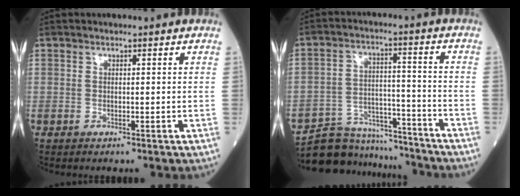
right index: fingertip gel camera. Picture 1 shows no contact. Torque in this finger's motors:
{"motor_torque": [-0.27, -0.32, -0.76, -0.21]}